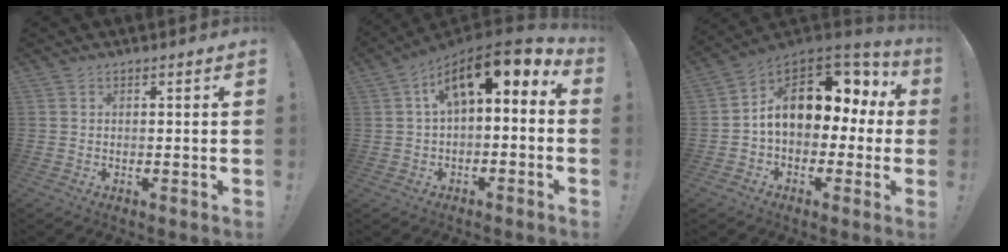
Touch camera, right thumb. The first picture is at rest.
{"total": 10.9, "force": [4.9, 4.2, 8.8], "torque": [-0.137, -0.031, 0.088]}
{"total": 15.2, "force": [3.8, 10.3, 10.5], "torque": [-0.136, -0.016, 0.072]}